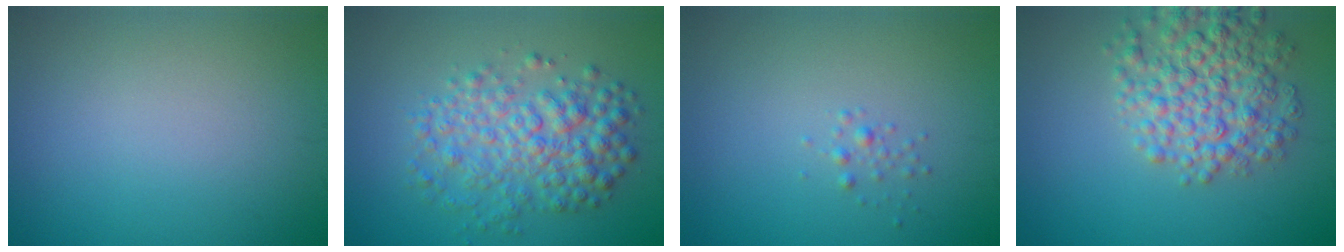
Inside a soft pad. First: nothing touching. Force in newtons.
{"total": 5.2, "press": 5.2, "slide": 0.0}
{"total": 0.7, "press": 0.7, "slide": 0.0}
{"total": 6.0, "press": 6.0, "slide": 0.1}